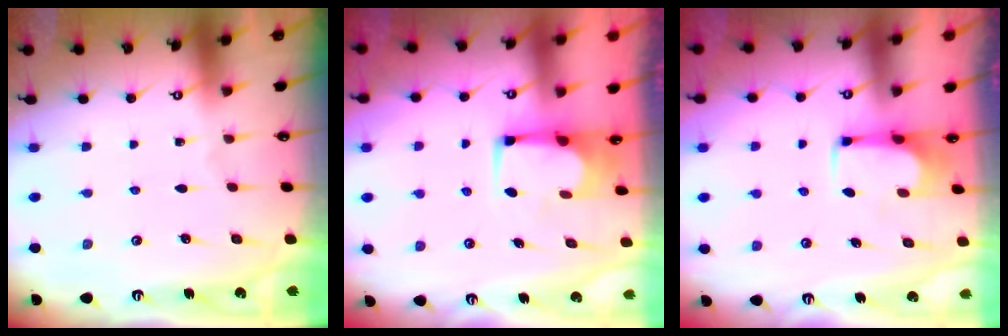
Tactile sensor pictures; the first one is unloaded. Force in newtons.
{"total": 2.4, "press": 2.4, "slide": 0.2}
{"total": 3.5, "press": 3.5, "slide": 0.5}